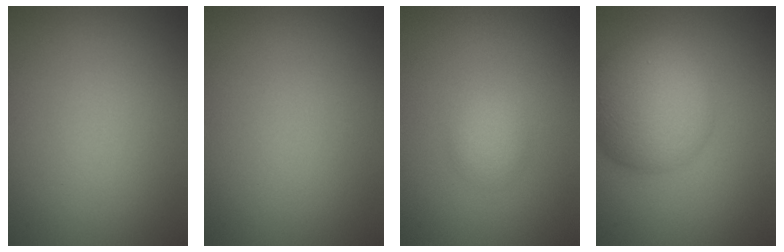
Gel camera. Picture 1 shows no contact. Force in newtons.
{"total": 0.0}
{"total": 1.6, "press": 1.6, "slide": 0.1}
{"total": 7.8, "press": 7.8, "slide": 0.1}